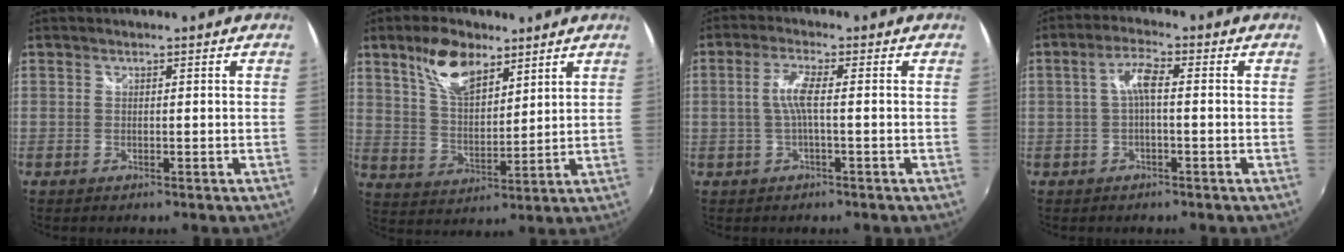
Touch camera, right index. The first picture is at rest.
{"total": 10.6, "force": [6.7, 4.8, 6.6], "torque": [-0.122, 0.013, 0.130]}
{"total": 4.0, "force": [-0.5, 0.0, 3.9], "torque": [-0.082, 0.003, -0.007]}
{"total": 4.1, "force": [-0.3, 0.8, 4.0], "torque": [-0.081, 0.013, -0.004]}